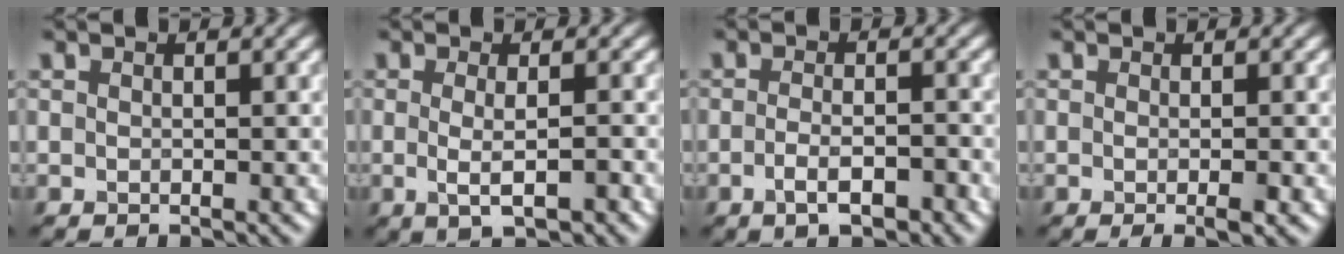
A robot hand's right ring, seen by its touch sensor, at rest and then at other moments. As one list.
[{"total": 2.9, "force": [-0.5, 0.8, 2.8], "torque": [-0.048, -0.010, -0.005]}, {"total": 3.1, "force": [-1.5, 1.0, 2.5], "torque": [-0.047, -0.001, -0.025]}, {"total": 2.2, "force": [-0.6, 0.5, 2.0], "torque": [-0.028, -0.007, -0.009]}]